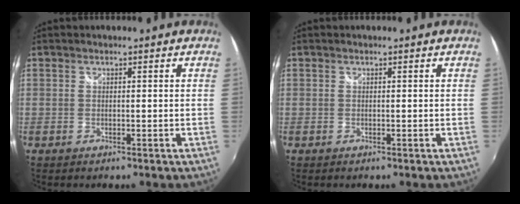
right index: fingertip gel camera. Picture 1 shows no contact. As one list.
[{"total": 0.0}]